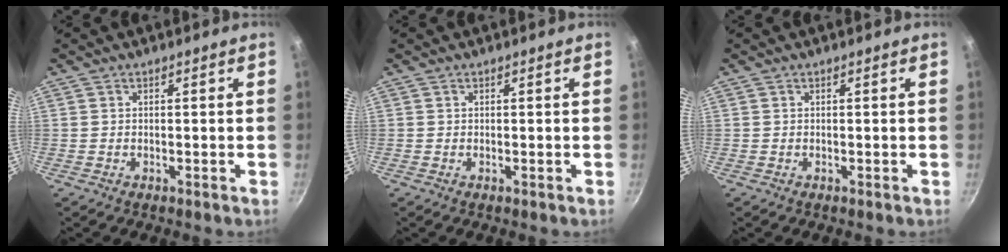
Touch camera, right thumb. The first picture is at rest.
{"total": 0.0}
{"total": 0.0}